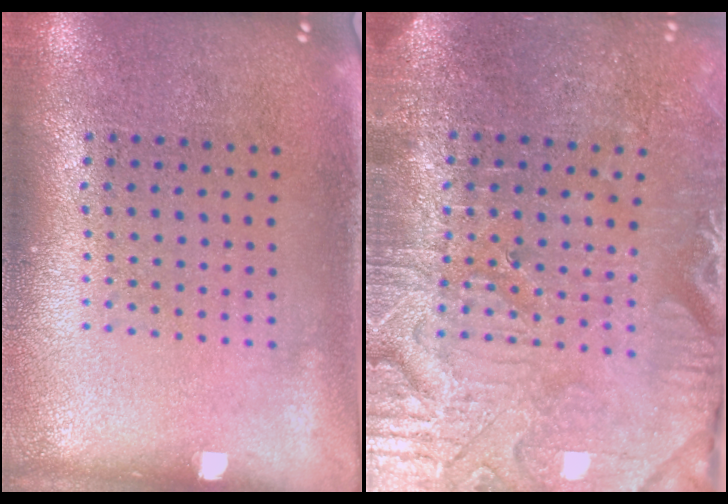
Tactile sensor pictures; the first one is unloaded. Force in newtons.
{"total": 4.0, "press": 3.9, "slide": 1.0}